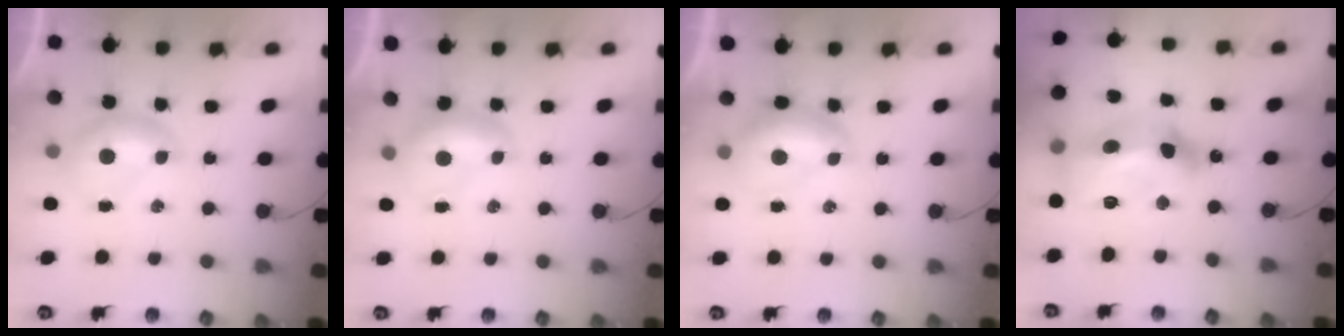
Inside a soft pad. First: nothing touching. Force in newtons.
{"total": 1.3, "press": 1.2, "slide": 0.4}
{"total": 1.2, "press": 1.1, "slide": 0.4}
{"total": 14.7, "press": 14.6, "slide": 1.5}